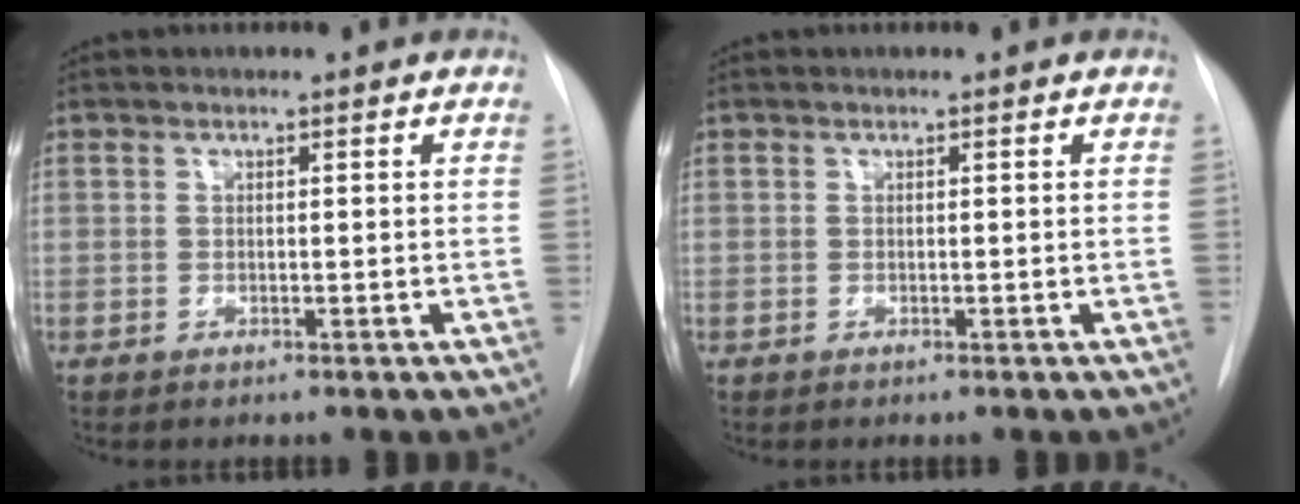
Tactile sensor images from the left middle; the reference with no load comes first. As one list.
[{"total": 0.0}]